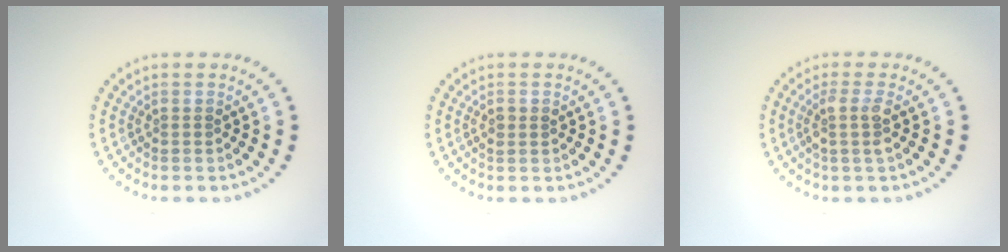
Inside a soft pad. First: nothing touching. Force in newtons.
{"total": 1.1, "press": 1.1, "slide": 0.2}
{"total": 2.1, "press": 1.6, "slide": 1.3}